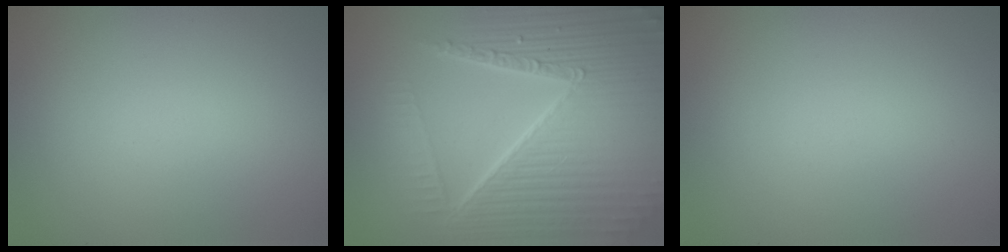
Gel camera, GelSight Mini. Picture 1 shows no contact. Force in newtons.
{"total": 10.5, "press": 6.5, "slide": 8.2}
{"total": 0.0}